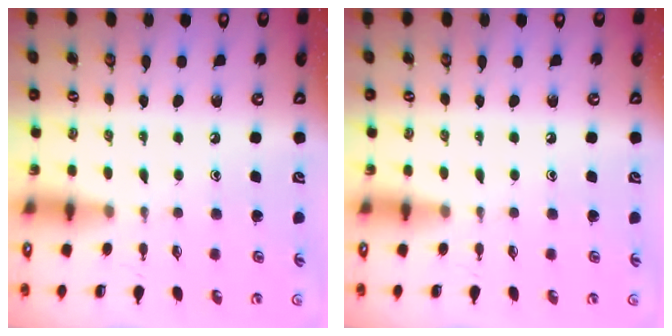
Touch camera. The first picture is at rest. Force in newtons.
{"total": 0.0}